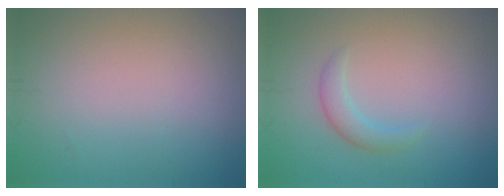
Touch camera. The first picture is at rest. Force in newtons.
{"total": 1.7, "press": 1.7, "slide": 0.2}